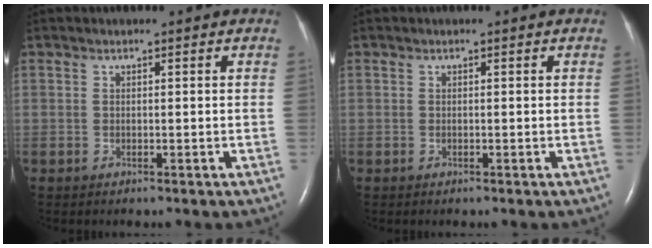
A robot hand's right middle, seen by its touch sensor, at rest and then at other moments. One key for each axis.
{"total": 0.0}